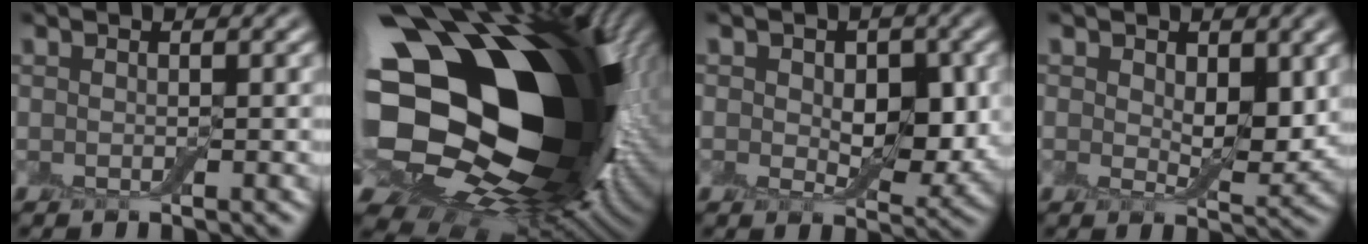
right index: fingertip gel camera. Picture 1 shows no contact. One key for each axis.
{"total": 21.9, "fx": 1.9, "fy": 15.3, "fz": 15.6, "tx": -0.284, "ty": -0.047, "tz": 0.023}
{"total": 5.0, "fx": 0.6, "fy": 3.3, "fz": 3.7, "tx": -0.045, "ty": -0.007, "tz": 0.007}
{"total": 3.3, "fx": 1.2, "fy": 2.1, "fz": 2.3, "tx": -0.036, "ty": -0.010, "tz": 0.018}